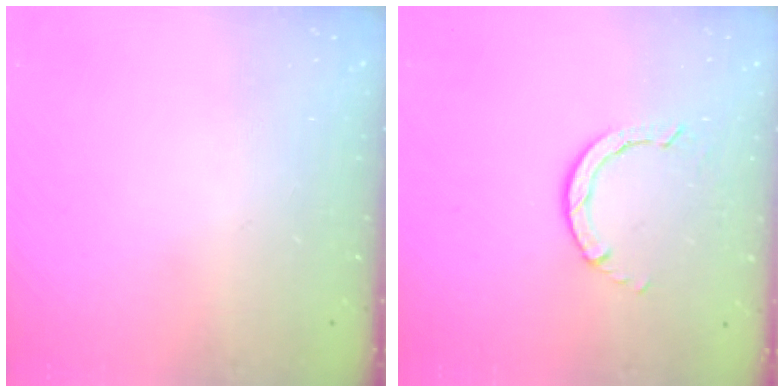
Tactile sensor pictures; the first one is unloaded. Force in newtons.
{"total": 2.8, "press": 2.8, "slide": 0.2}